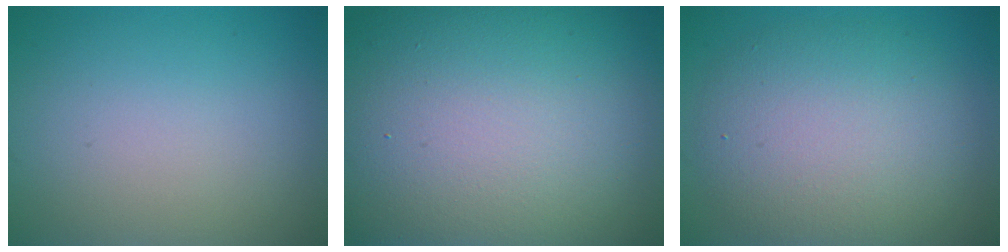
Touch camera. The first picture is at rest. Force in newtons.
{"total": 19.9, "press": 19.8, "slide": 1.2}
{"total": 7.5, "press": 7.5, "slide": 0.3}